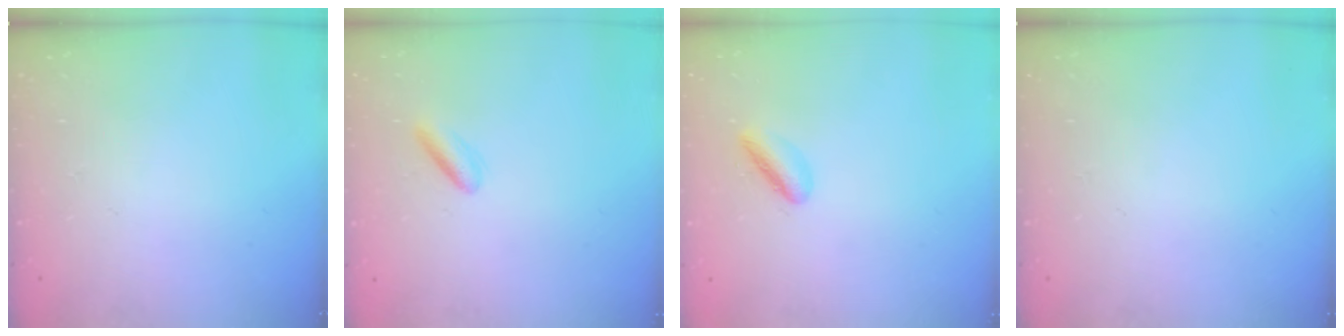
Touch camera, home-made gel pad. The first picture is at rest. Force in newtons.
{"total": 2.8, "press": 2.6, "slide": 0.8}
{"total": 4.1, "press": 4.1, "slide": 0.6}
{"total": 0.0}